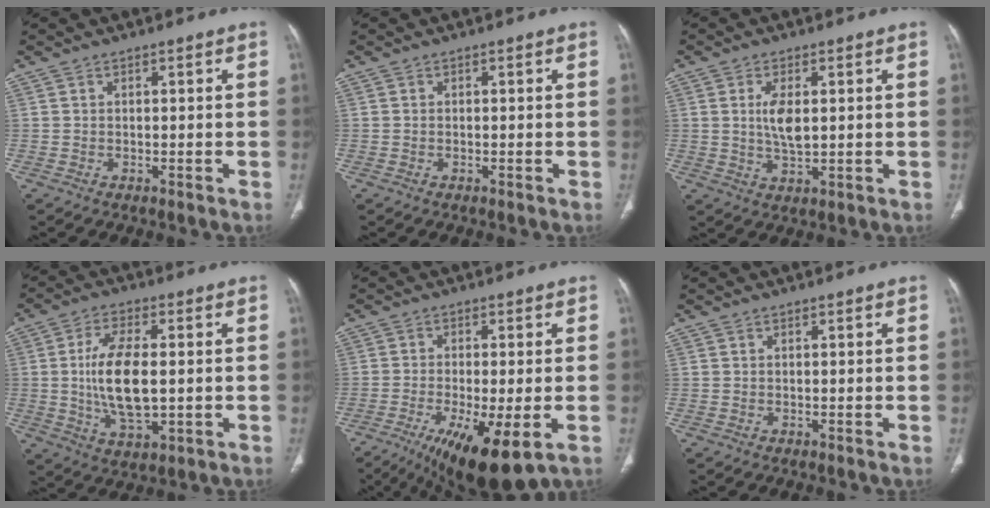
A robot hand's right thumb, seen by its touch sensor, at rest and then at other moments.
{"total": 0.0}
{"total": 5.3, "force": [1.0, 2.3, 4.7], "torque": [-0.093, -0.011, 0.022]}
{"total": 12.5, "force": [-0.1, 5.8, 11.1], "torque": [-0.207, -0.006, 0.003]}
{"total": 13.7, "force": [-6.0, 3.8, 11.7], "torque": [-0.186, -0.017, -0.086]}
{"total": 0.0}